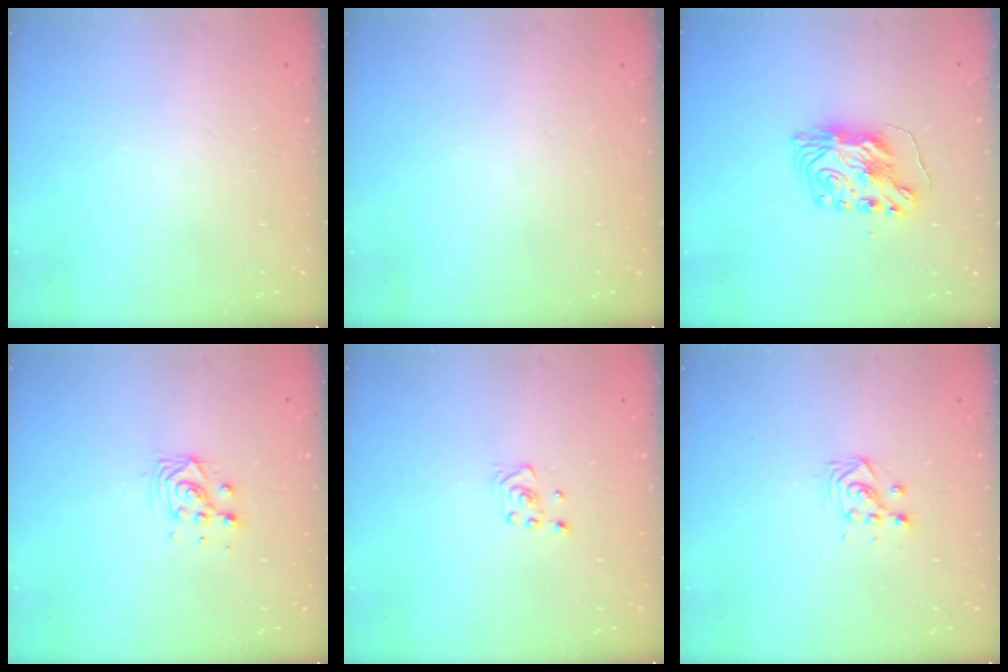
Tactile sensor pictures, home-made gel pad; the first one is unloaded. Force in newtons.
{"total": 0.0}
{"total": 9.0, "press": 9.0, "slide": 0.6}
{"total": 6.2, "press": 6.2, "slide": 0.2}
{"total": 2.8, "press": 2.6, "slide": 1.0}
{"total": 3.7, "press": 3.7, "slide": 0.2}